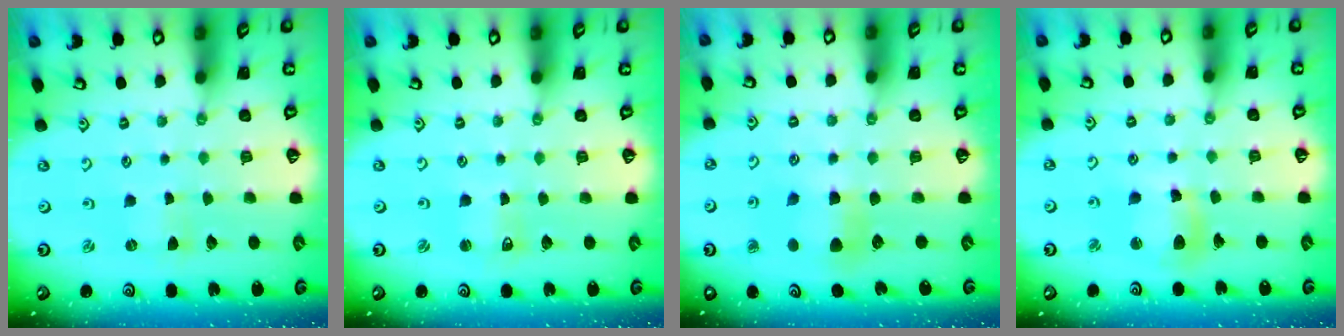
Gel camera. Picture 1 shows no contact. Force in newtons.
{"total": 1.5, "press": 1.5, "slide": 0.3}
{"total": 6.4, "press": 6.4, "slide": 0.5}
{"total": 10.4, "press": 10.3, "slide": 1.2}